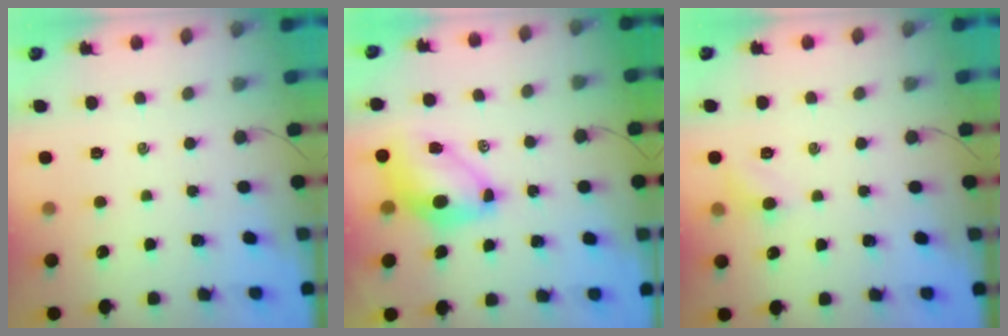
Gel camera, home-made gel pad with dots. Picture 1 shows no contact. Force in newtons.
{"total": 8.0, "press": 7.8, "slide": 2.0}
{"total": 5.6, "press": 5.3, "slide": 1.9}